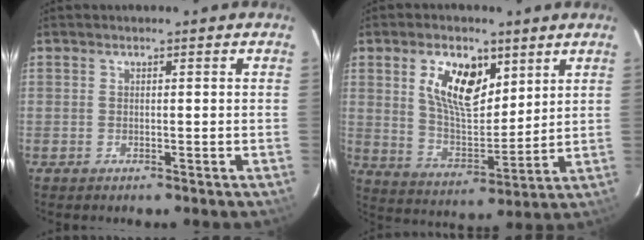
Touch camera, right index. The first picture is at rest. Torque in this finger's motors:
{"motor_torque": [0.62, 0.42, 0.36, 0.16]}